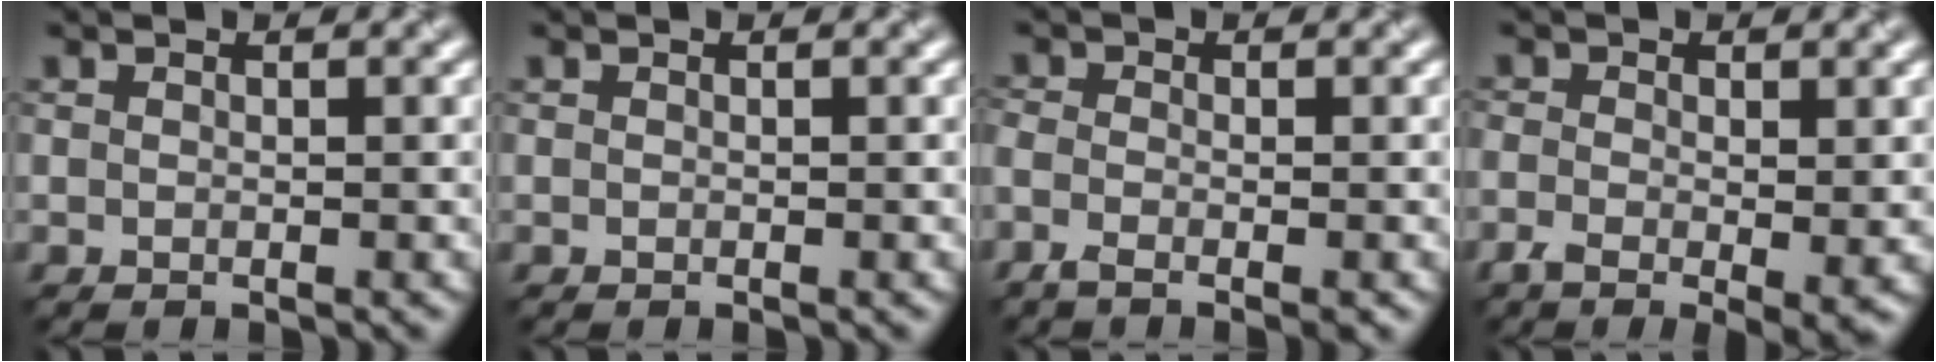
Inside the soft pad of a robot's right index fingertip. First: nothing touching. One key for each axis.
{"total": 0.0}
{"total": 2.2, "fx": -1.4, "fy": 0.6, "fz": 1.5, "tx": -0.037, "ty": -0.002, "tz": -0.041}
{"total": 3.9, "fx": -1.3, "fy": 1.6, "fz": 3.3, "tx": -0.066, "ty": -0.006, "tz": -0.028}